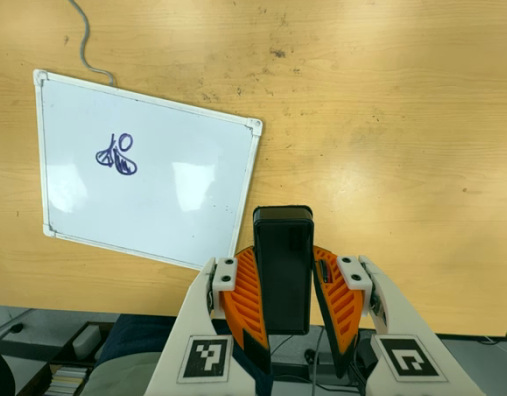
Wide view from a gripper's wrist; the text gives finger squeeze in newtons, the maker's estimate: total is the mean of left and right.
{"total": 10.4, "left": 8.4, "right": 12.3}